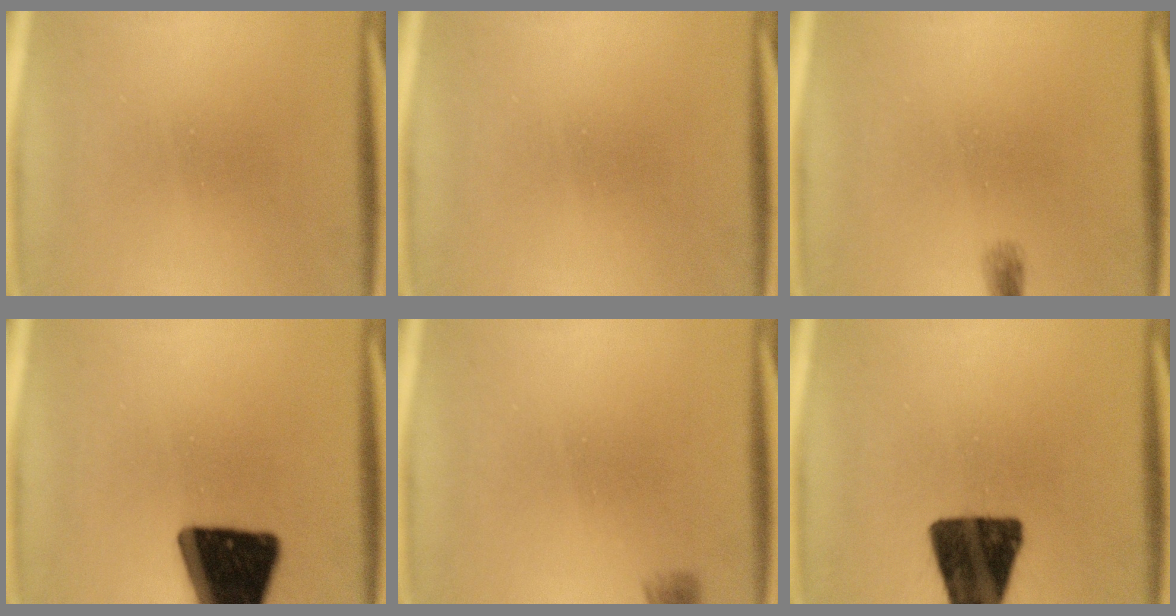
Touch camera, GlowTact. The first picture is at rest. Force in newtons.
{"total": 0.0}
{"total": 0.6}
{"total": 20.1}
{"total": 2.9}
{"total": 15.1}